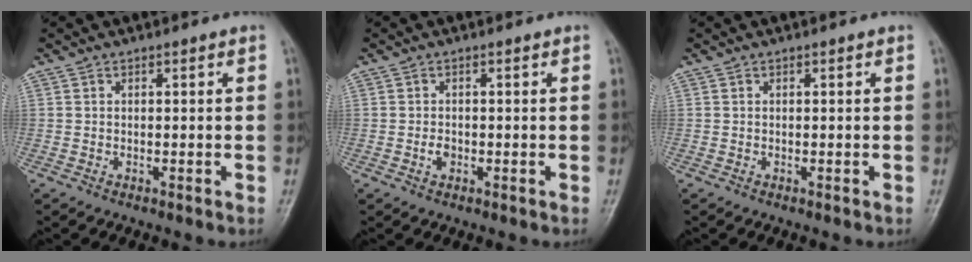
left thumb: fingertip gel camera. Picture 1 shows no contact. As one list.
[{"total": 1.4, "force": [-0.4, 1.0, 0.9], "torque": [-0.013, 0.002, -0.007]}, {"total": 0.0}]